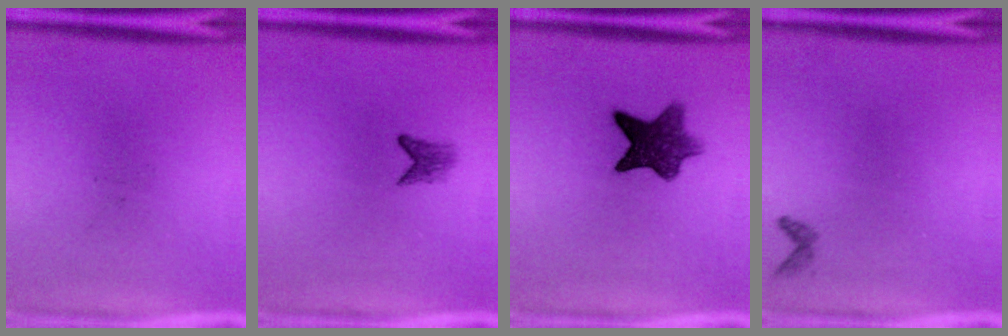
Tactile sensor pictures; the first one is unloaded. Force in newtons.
{"total": 1.8}
{"total": 8.7}
{"total": 0.7}